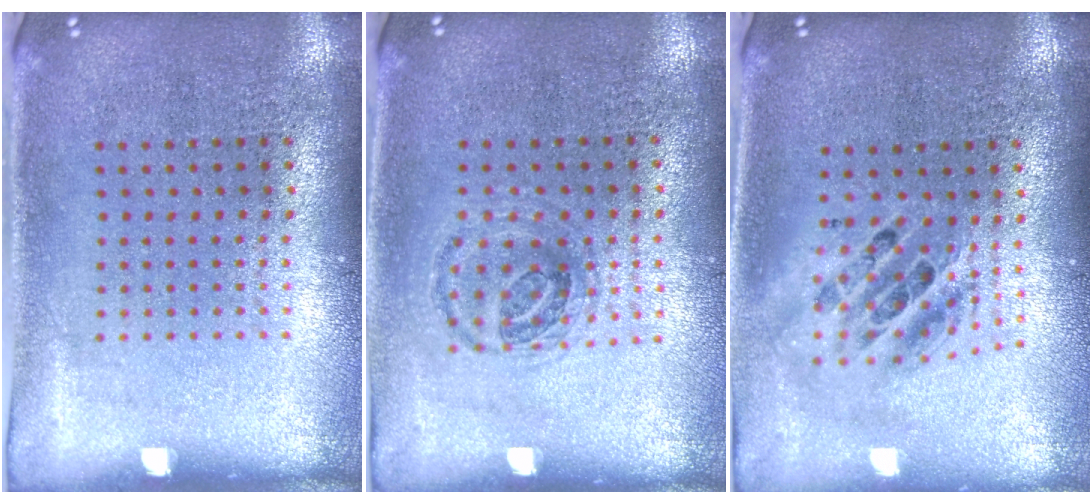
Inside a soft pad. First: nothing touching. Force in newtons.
{"total": 0.9, "press": 0.9, "slide": 0.3}
{"total": 1.8, "press": 1.4, "slide": 1.1}